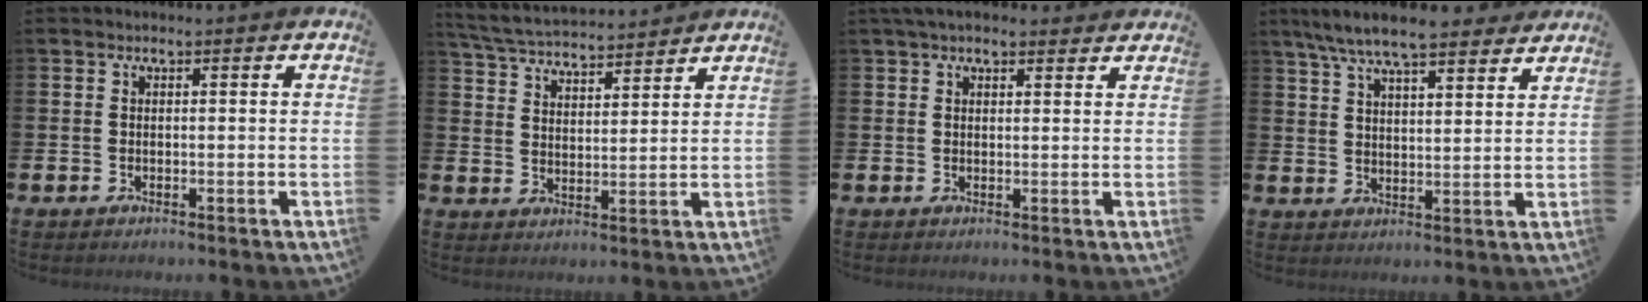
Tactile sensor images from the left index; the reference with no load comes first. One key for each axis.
{"total": 5.3, "fx": 5.3, "fy": 0.6, "fz": 0.6, "tx": -0.037, "ty": -0.030, "tz": 0.093}
{"total": 2.9, "fx": 2.5, "fy": 1.0, "fz": 1.1, "tx": -0.023, "ty": -0.002, "tz": 0.045}
{"total": 8.3, "fx": 7.6, "fy": 1.2, "fz": 3.0, "tx": -0.076, "ty": -0.031, "tz": 0.139}